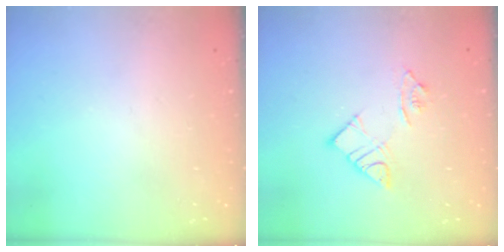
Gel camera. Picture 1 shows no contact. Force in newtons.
{"total": 9.2, "press": 9.2, "slide": 0.6}